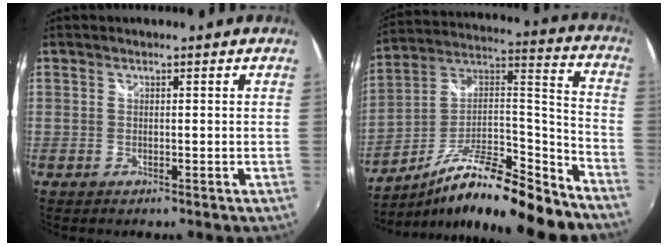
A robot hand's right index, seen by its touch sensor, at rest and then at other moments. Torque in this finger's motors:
{"motor_torque": [0.15, -0.11, -0.02, -0.03]}